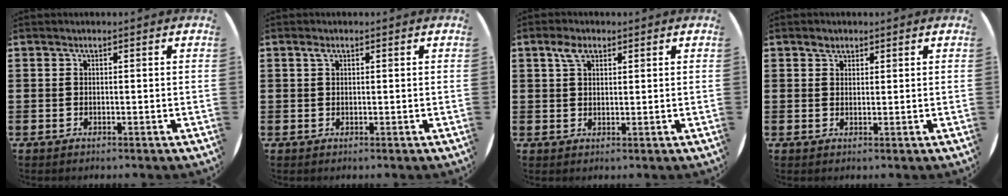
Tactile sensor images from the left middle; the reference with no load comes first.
{"total": 0.9, "force": [0.5, 0.5, 0.6], "torque": [-0.006, 0.001, 0.007]}
{"total": 3.0, "force": [1.9, 1.6, 1.7], "torque": [-0.032, 0.003, 0.033]}
{"total": 1.4, "force": [1.1, 0.7, 0.2], "torque": [0.002, 0.000, 0.021]}